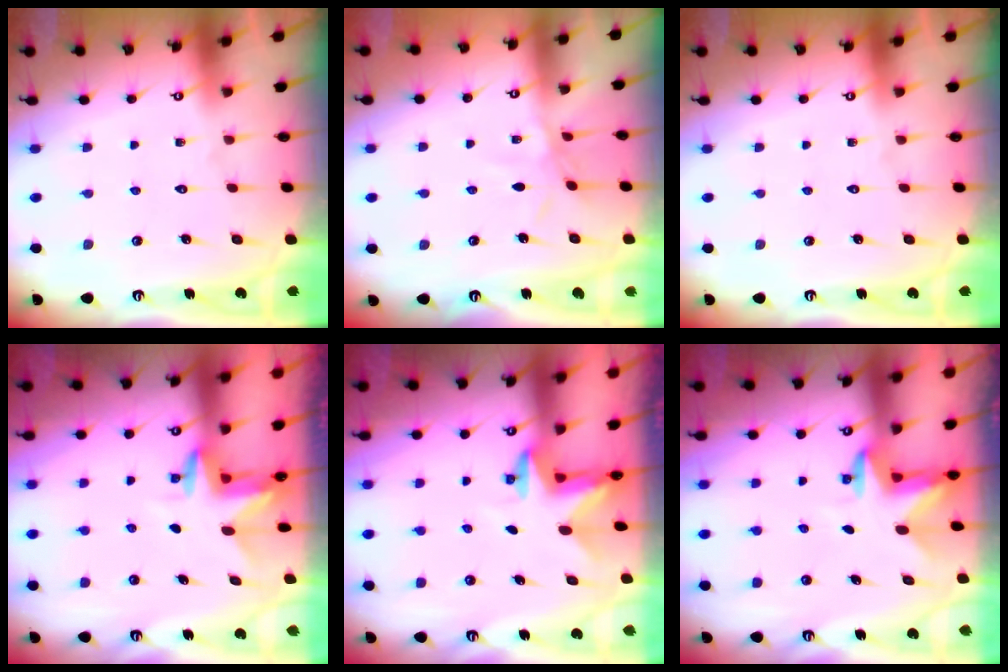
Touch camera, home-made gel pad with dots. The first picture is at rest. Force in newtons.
{"total": 5.8, "press": 5.8, "slide": 0.4}
{"total": 0.0}
{"total": 3.3, "press": 3.3, "slide": 0.3}
{"total": 2.5, "press": 2.5, "slide": 0.4}
{"total": 3.0, "press": 2.9, "slide": 0.8}